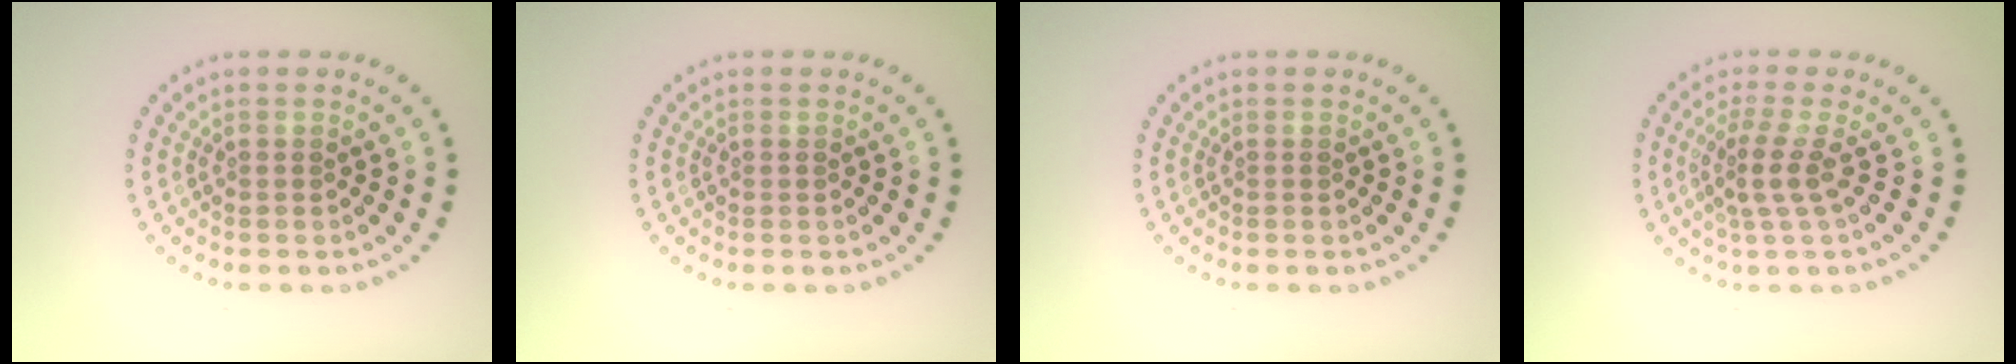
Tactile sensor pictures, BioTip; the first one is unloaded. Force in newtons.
{"total": 0.0}
{"total": 0.0}
{"total": 2.8, "press": 2.0, "slide": 2.0}